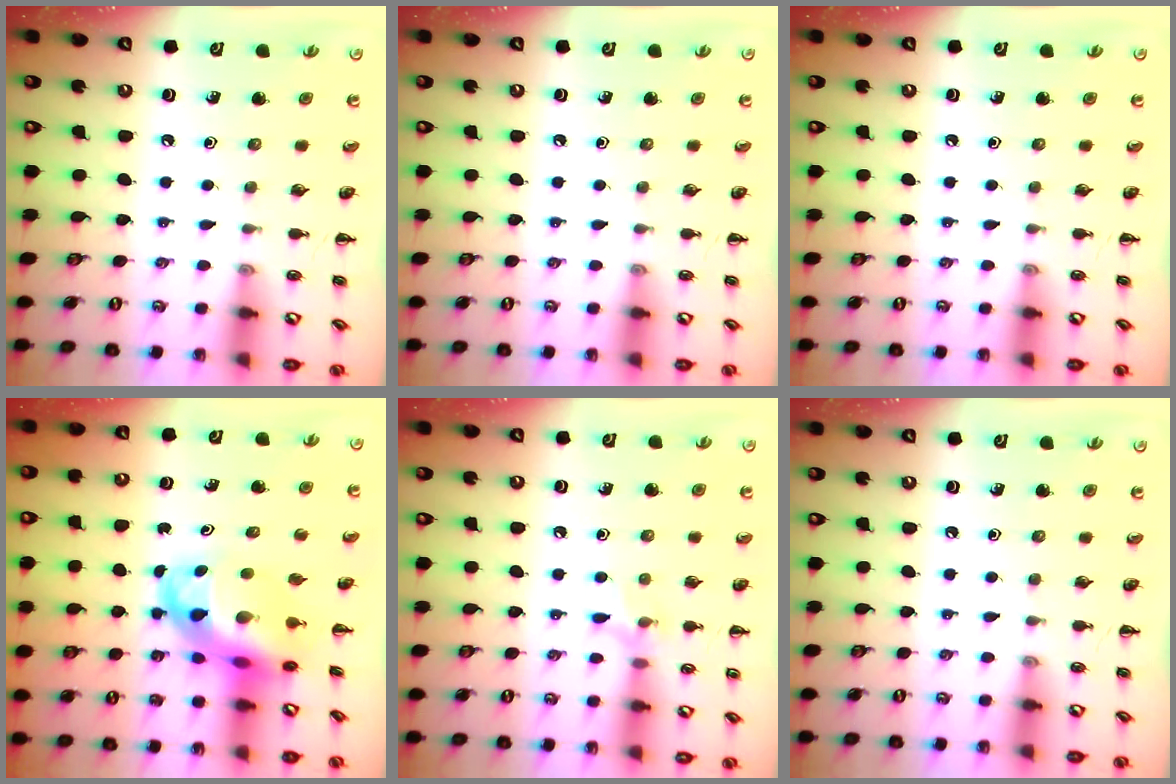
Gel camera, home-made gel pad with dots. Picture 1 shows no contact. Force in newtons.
{"total": 0.0}
{"total": 0.0}
{"total": 7.8, "press": 7.5, "slide": 1.9}
{"total": 6.6, "press": 6.4, "slide": 1.9}
{"total": 0.0}